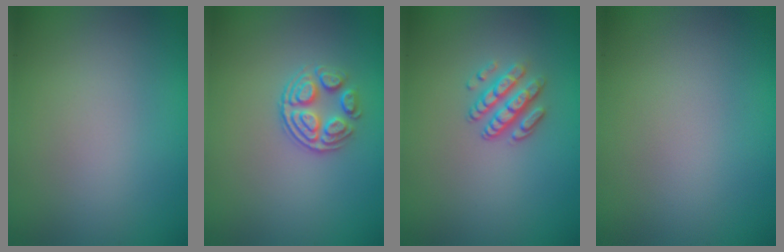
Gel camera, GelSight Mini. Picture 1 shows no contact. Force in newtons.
{"total": 3.1, "press": 2.6, "slide": 1.8}
{"total": 2.9, "press": 2.3, "slide": 1.8}
{"total": 0.0}